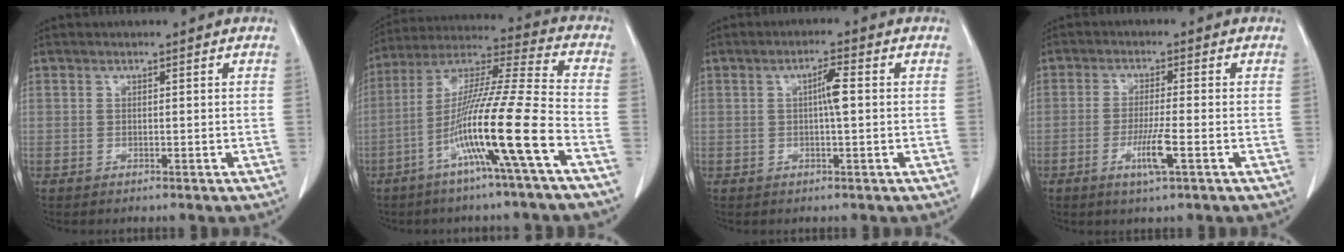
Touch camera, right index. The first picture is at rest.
{"total": 16.2, "force": [-6.6, -1.5, 14.8], "torque": [-0.274, -0.007, -0.124]}
{"total": 3.3, "force": [0.3, 0.2, 3.2], "torque": [-0.053, 0.006, 0.007]}
{"total": 5.0, "force": [-1.9, -0.2, 4.6], "torque": [-0.083, -0.009, -0.035]}